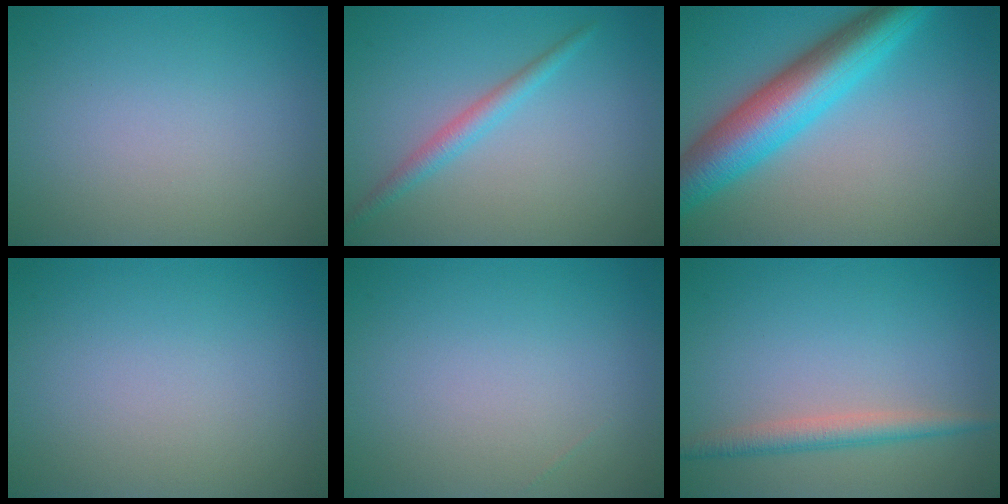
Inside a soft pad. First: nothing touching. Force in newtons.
{"total": 2.0, "press": 2.0, "slide": 0.0}
{"total": 8.5, "press": 8.5, "slide": 0.2}
{"total": 0.0}
{"total": 0.0}
{"total": 2.4, "press": 2.4, "slide": 0.1}